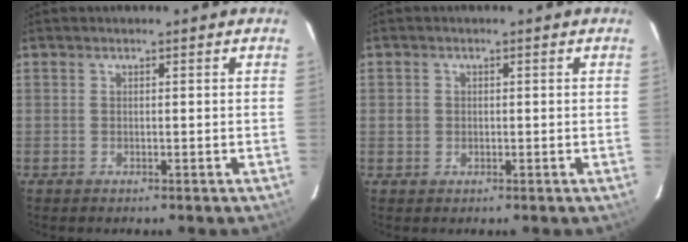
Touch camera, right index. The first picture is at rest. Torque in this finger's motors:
{"motor_torque": [-0.09, 0.06, -0.03, 0.00]}